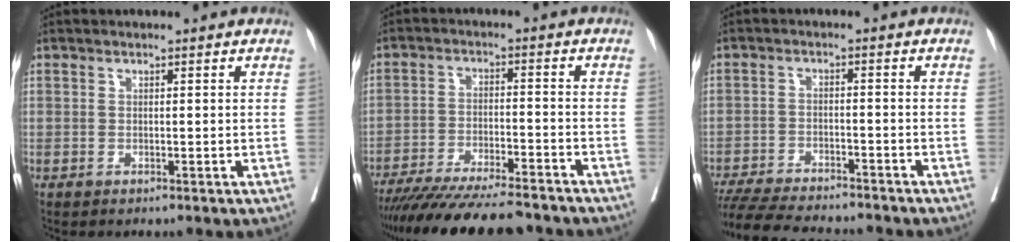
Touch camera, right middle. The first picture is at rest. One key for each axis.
{"total": 18.7, "fx": -16.8, "fy": 1.9, "fz": 8.0, "tx": -0.129, "ty": -0.029, "tz": -0.247}
{"total": 14.4, "fx": -13.0, "fy": 2.0, "fz": 5.8, "tx": -0.103, "ty": -0.020, "tz": -0.194}